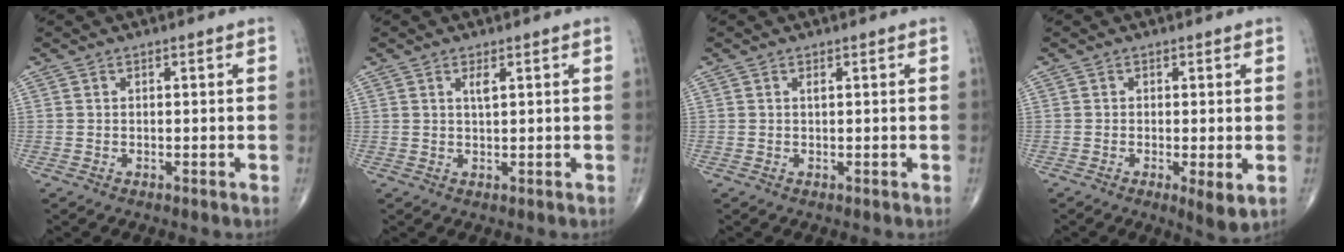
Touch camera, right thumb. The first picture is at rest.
{"total": 1.7, "force": [0.8, 0.3, 1.4], "torque": [-0.027, -0.003, 0.016]}
{"total": 0.5, "force": [0.2, 0.1, 0.5], "torque": [-0.010, 0.001, 0.005]}
{"total": 3.9, "force": [-0.9, 0.9, 3.7], "torque": [-0.064, -0.015, -0.018]}